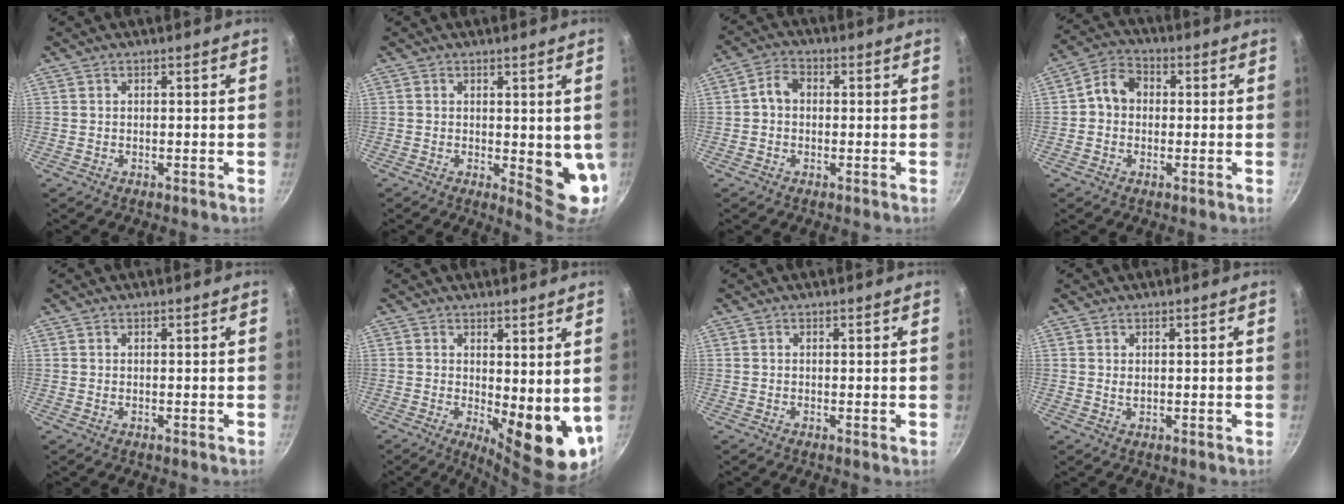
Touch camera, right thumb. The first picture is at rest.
{"total": 8.1, "force": [0.1, 3.1, 7.6], "torque": [-0.078, -0.019, 0.006]}
{"total": 4.2, "force": [0.0, 3.3, 2.6], "torque": [-0.038, 0.014, -0.010]}
{"total": 6.8, "force": [0.4, 5.6, 3.9], "torque": [-0.044, 0.019, -0.011]}
{"total": 0.0}
{"total": 11.5, "force": [0.8, 4.8, 10.4], "torque": [-0.110, -0.025, 0.023]}
{"total": 0.5, "force": [0.3, 0.3, 0.4], "torque": [-0.006, -0.002, 0.003]}
{"total": 1.1, "force": [0.6, 0.6, 0.7], "torque": [-0.010, -0.007, 0.008]}